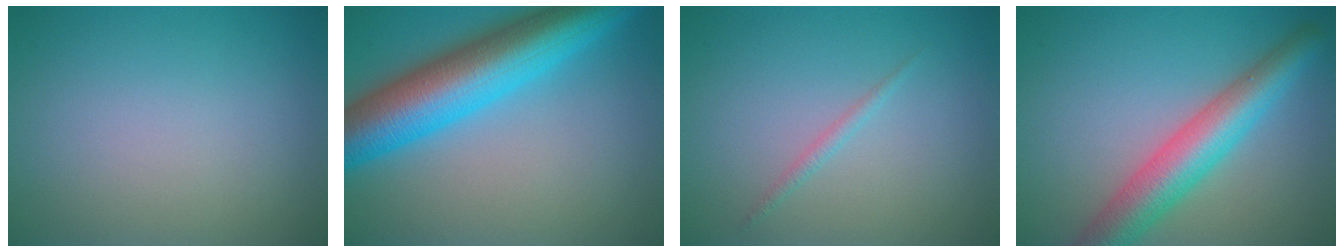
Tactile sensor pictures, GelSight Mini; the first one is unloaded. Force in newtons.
{"total": 11.1, "press": 11.1, "slide": 0.3}
{"total": 0.8, "press": 0.8, "slide": 0.1}
{"total": 6.3, "press": 6.3, "slide": 0.2}